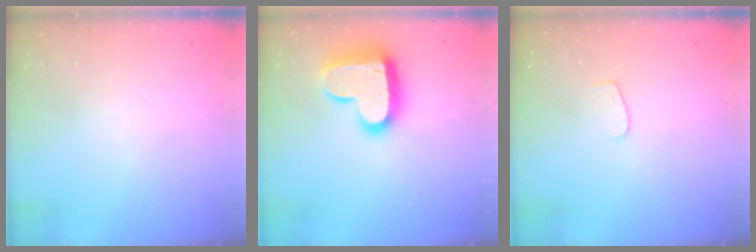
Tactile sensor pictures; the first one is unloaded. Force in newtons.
{"total": 17.1, "press": 17.0, "slide": 1.2}
{"total": 3.7, "press": 3.7, "slide": 0.3}